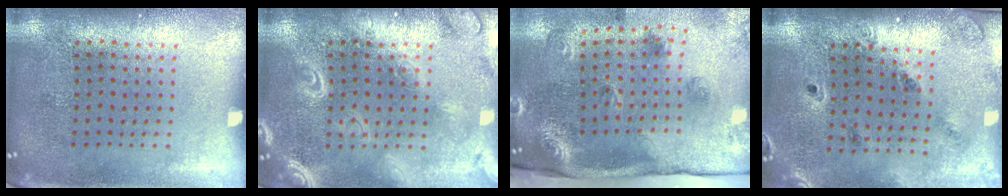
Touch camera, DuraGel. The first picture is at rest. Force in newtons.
{"total": 3.7, "press": 3.7, "slide": 0.5}
{"total": 3.0, "press": 2.0, "slide": 2.2}
{"total": 1.4, "press": 1.3, "slide": 0.3}